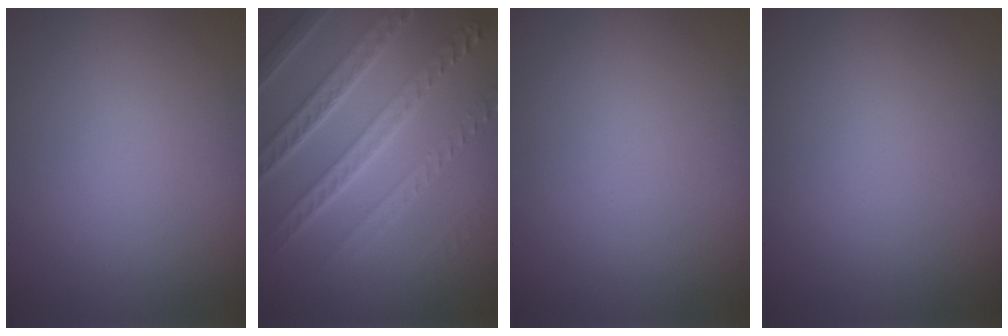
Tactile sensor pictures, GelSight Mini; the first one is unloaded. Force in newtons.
{"total": 8.2, "press": 5.9, "slide": 5.7}
{"total": 0.0}
{"total": 0.0}